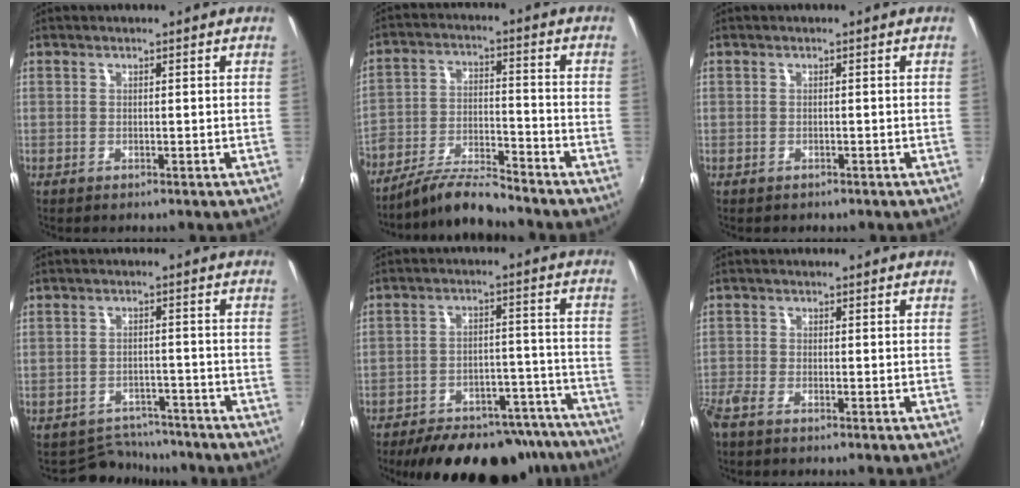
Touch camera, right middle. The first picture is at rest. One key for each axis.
{"total": 9.8, "fx": -8.8, "fy": 1.1, "fz": 4.1, "tx": -0.083, "ty": -0.002, "tz": -0.166}
{"total": 0.8, "fx": -0.5, "fy": 0.6, "fz": 0.0, "tx": -0.002, "ty": 0.000, "tz": -0.006}
{"total": 6.8, "fx": -6.3, "fy": 2.6, "fz": -0.2, "tx": -0.009, "ty": 0.015, "tz": -0.090}
{"total": 24.7, "fx": -20.6, "fy": 9.5, "fz": 9.8, "tx": -0.168, "ty": 0.028, "tz": -0.253}
{"total": 3.0, "fx": -2.4, "fy": 0.7, "fz": 1.6, "tx": -0.045, "ty": -0.009, "tz": -0.052}